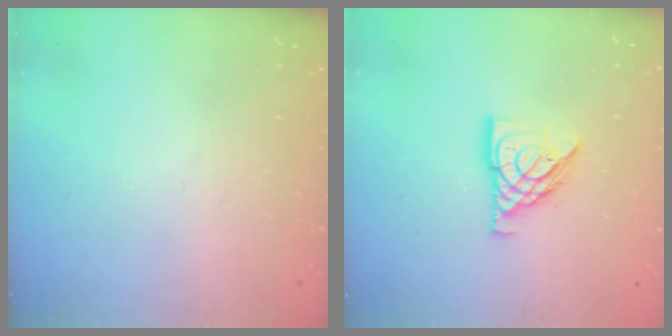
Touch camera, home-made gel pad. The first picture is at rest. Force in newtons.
{"total": 11.0, "press": 10.9, "slide": 1.3}